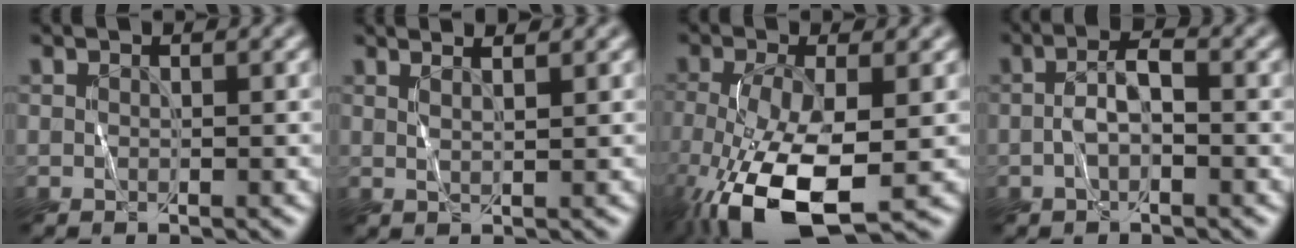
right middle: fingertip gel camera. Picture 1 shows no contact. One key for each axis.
{"total": 2.7, "fx": 1.9, "fy": 0.6, "fz": 1.8, "tx": -0.014, "ty": 0.016, "tz": 0.003}
{"total": 9.9, "fx": -3.8, "fy": 3.4, "fz": 8.5, "tx": -0.182, "ty": -0.017, "tz": -0.067}
{"total": 2.8, "fx": -1.0, "fy": 0.9, "fz": 2.4, "tx": -0.048, "ty": 0.009, "tz": -0.021}